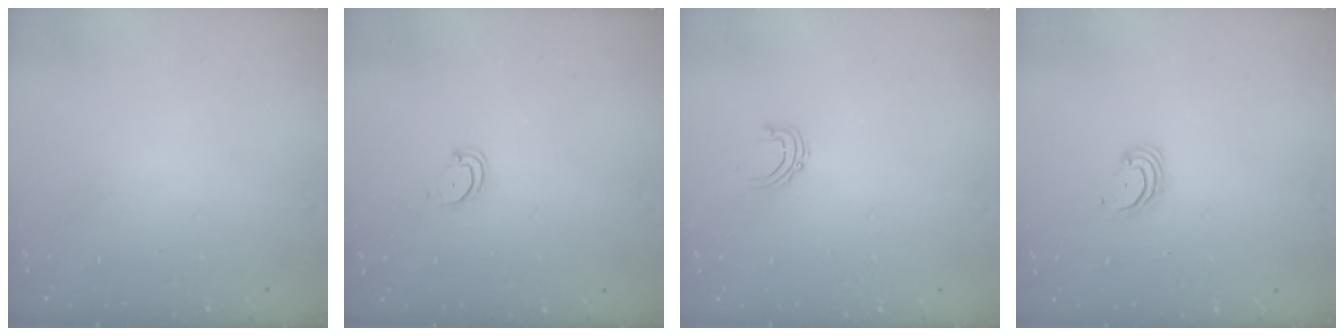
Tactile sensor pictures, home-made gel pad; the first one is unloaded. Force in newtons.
{"total": 3.0, "press": 3.0, "slide": 0.3}
{"total": 4.1, "press": 4.0, "slide": 0.4}
{"total": 2.6, "press": 2.6, "slide": 0.3}